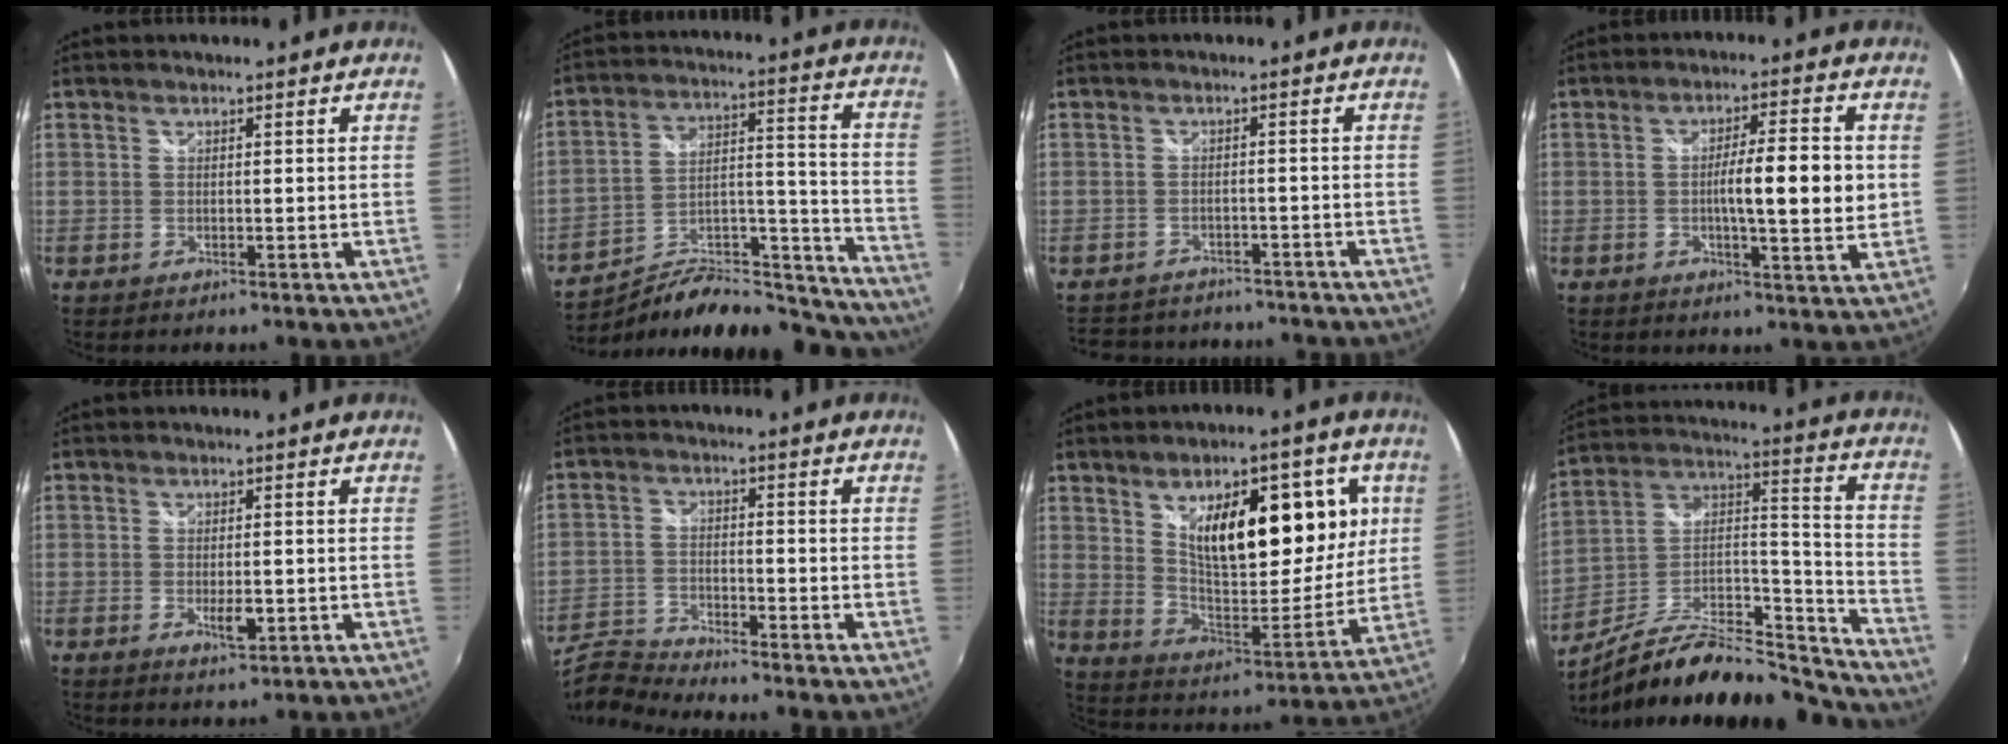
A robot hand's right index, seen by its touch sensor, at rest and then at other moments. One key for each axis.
{"total": 23.3, "fx": -19.9, "fy": 7.3, "fz": 9.6, "tx": -0.129, "ty": 0.040, "tz": -0.275}
{"total": 12.1, "fx": -10.4, "fy": 5.0, "fz": 3.7, "tx": -0.091, "ty": 0.015, "tz": -0.139}
{"total": 9.4, "fx": -0.1, "fy": 1.2, "fz": 9.3, "tx": -0.151, "ty": -0.003, "tz": 0.000}
{"total": 3.1, "fx": -0.9, "fy": 1.3, "fz": 2.7, "tx": -0.047, "ty": -0.008, "tz": -0.013}
{"total": 7.4, "fx": -7.3, "fy": -0.2, "fz": 1.4, "tx": -0.044, "ty": -0.001, "tz": -0.154}
{"total": 20.4, "fx": 7.0, "fy": 9.4, "fz": 16.6, "tx": -0.248, "ty": 0.005, "tz": 0.122}
{"total": 21.5, "fx": -18.2, "fy": 4.7, "fz": 10.4, "tx": -0.167, "ty": 0.017, "tz": -0.305}